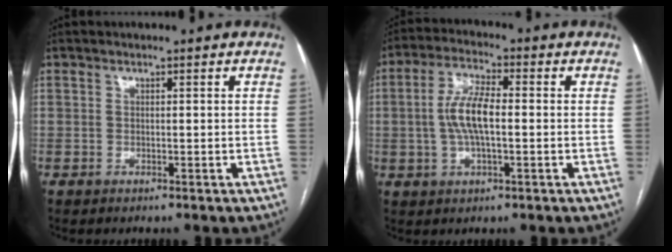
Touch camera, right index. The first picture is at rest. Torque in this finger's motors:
{"motor_torque": [1.27, -0.02, 0.73, 0.16]}